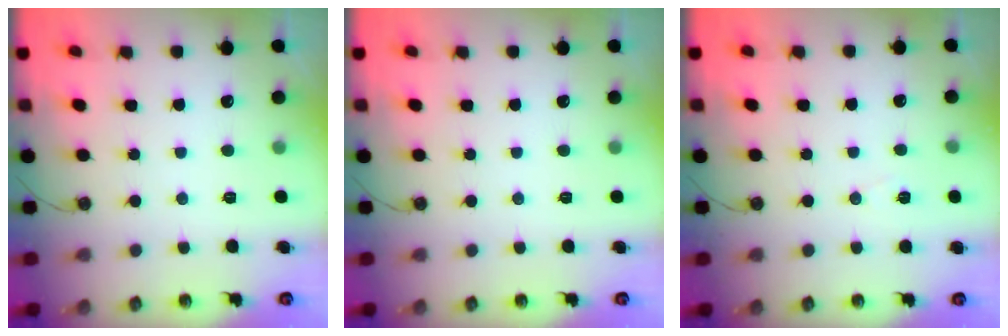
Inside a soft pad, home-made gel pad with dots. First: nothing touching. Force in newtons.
{"total": 0.0}
{"total": 6.2, "press": 4.2, "slide": 4.5}